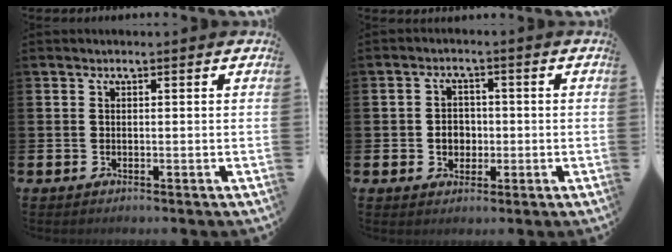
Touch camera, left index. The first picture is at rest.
{"total": 3.2, "force": [-0.5, 2.7, 1.5], "torque": [-0.013, -0.002, -0.019]}